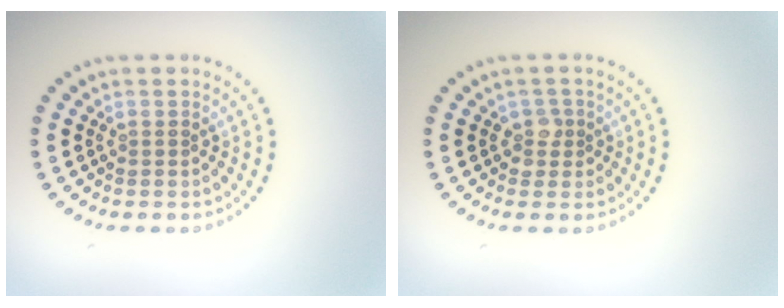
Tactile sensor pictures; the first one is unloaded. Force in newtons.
{"total": 1.5, "press": 1.3, "slide": 0.9}